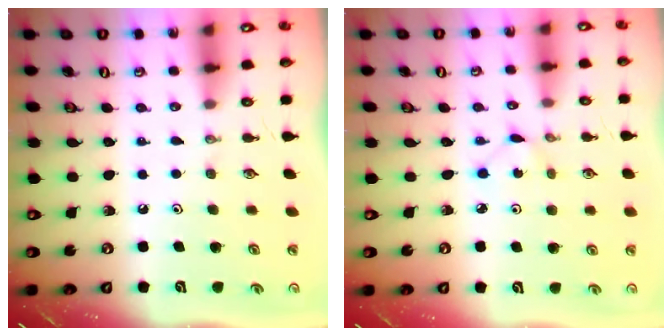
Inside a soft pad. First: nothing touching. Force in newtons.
{"total": 1.3, "press": 1.2, "slide": 0.1}